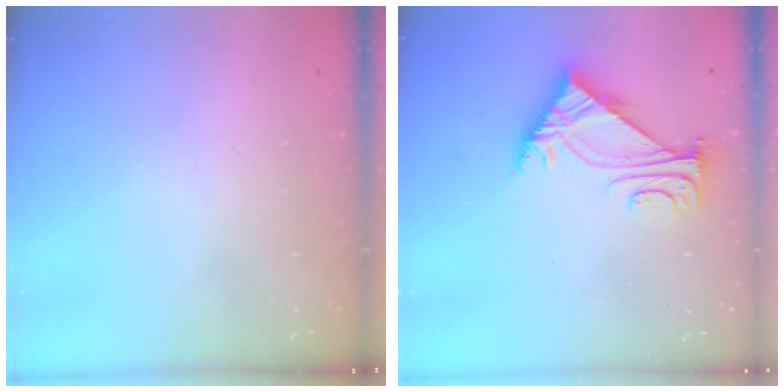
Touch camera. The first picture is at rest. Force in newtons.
{"total": 6.2, "press": 6.2, "slide": 0.7}